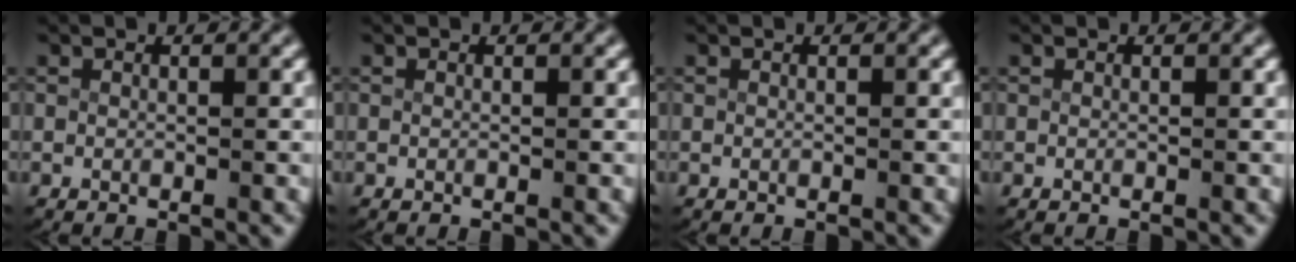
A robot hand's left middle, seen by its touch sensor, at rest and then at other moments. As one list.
[{"total": 0.0}, {"total": 0.0}, {"total": 0.0}]